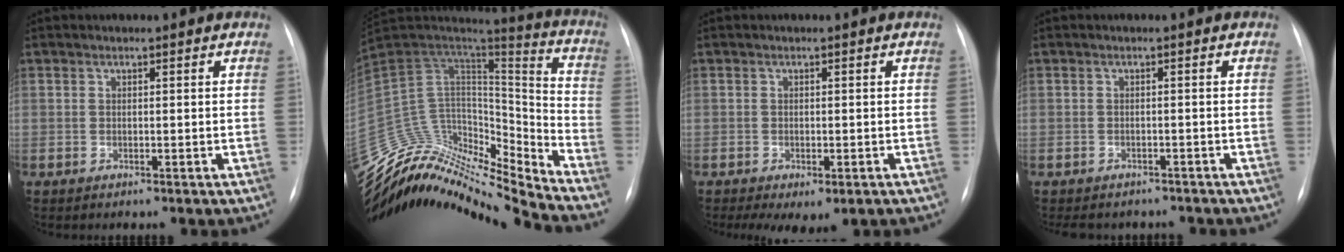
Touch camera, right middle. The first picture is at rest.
{"total": 26.0, "force": [-24.6, 4.1, 7.0], "torque": [-0.154, 0.056, -0.397]}
{"total": 4.9, "force": [-3.0, 2.2, 3.3], "torque": [-0.043, -0.006, -0.038]}
{"total": 8.0, "force": [-7.0, 3.4, 1.7], "torque": [-0.024, 0.005, -0.079]}